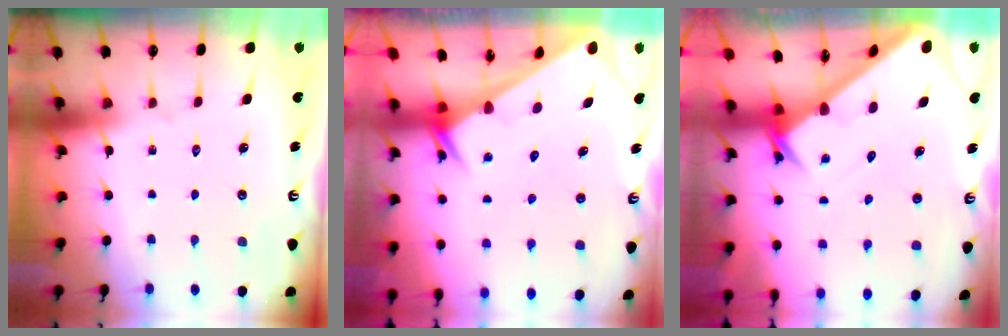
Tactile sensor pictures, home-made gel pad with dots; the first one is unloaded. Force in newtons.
{"total": 2.6, "press": 2.6, "slide": 0.1}
{"total": 3.0, "press": 3.0, "slide": 0.2}